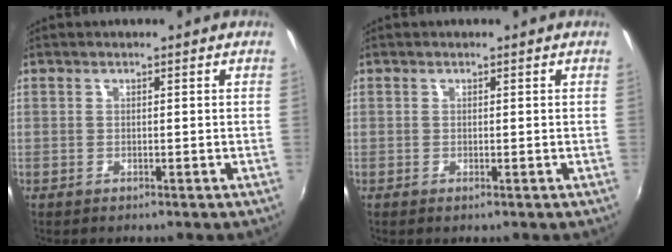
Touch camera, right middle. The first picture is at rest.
{"total": 0.0}